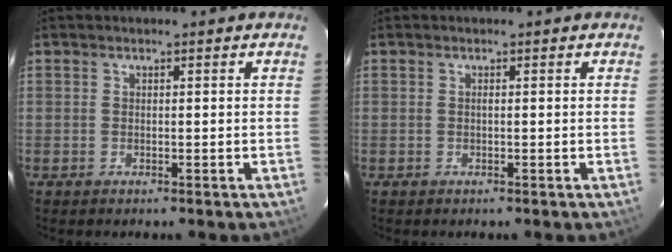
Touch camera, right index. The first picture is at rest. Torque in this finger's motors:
{"motor_torque": [0.10, 0.04, 0.10, 0.02]}